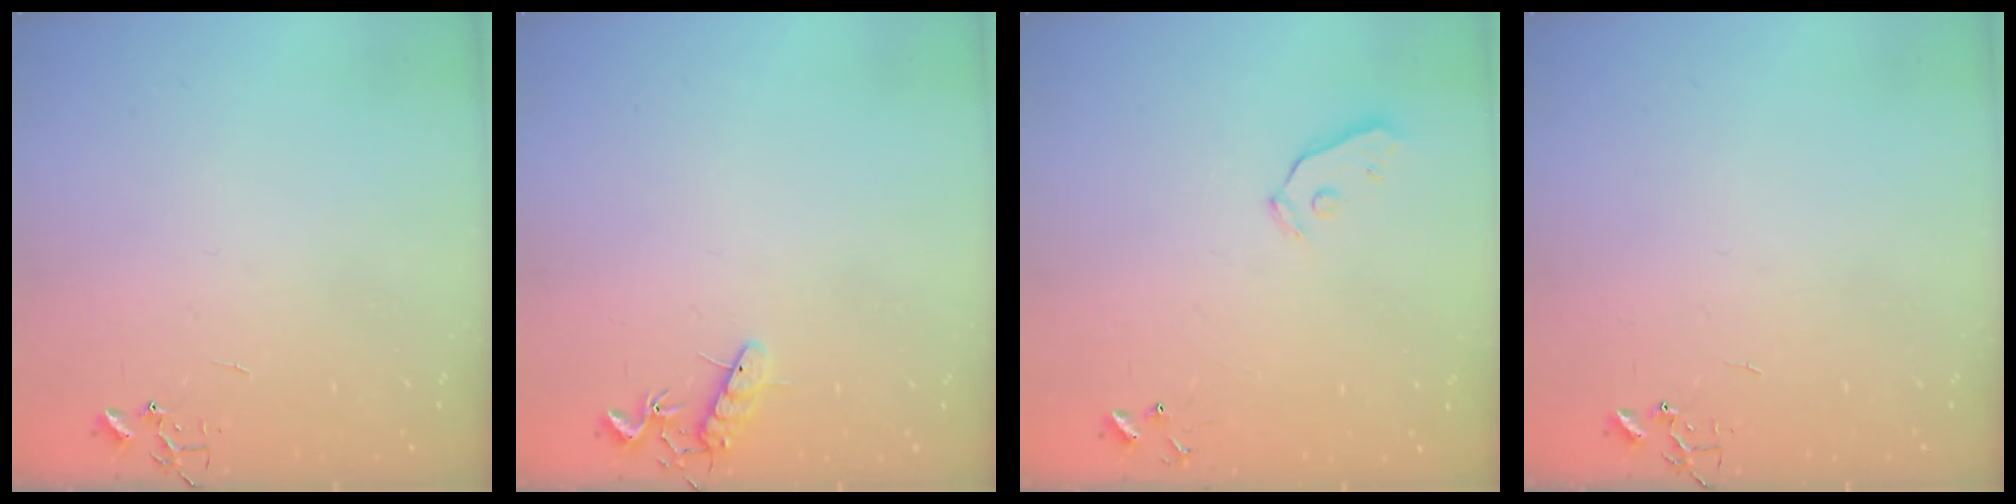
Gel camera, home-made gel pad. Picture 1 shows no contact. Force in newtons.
{"total": 7.5, "press": 7.4, "slide": 0.6}
{"total": 3.7, "press": 3.6, "slide": 0.8}
{"total": 0.0}